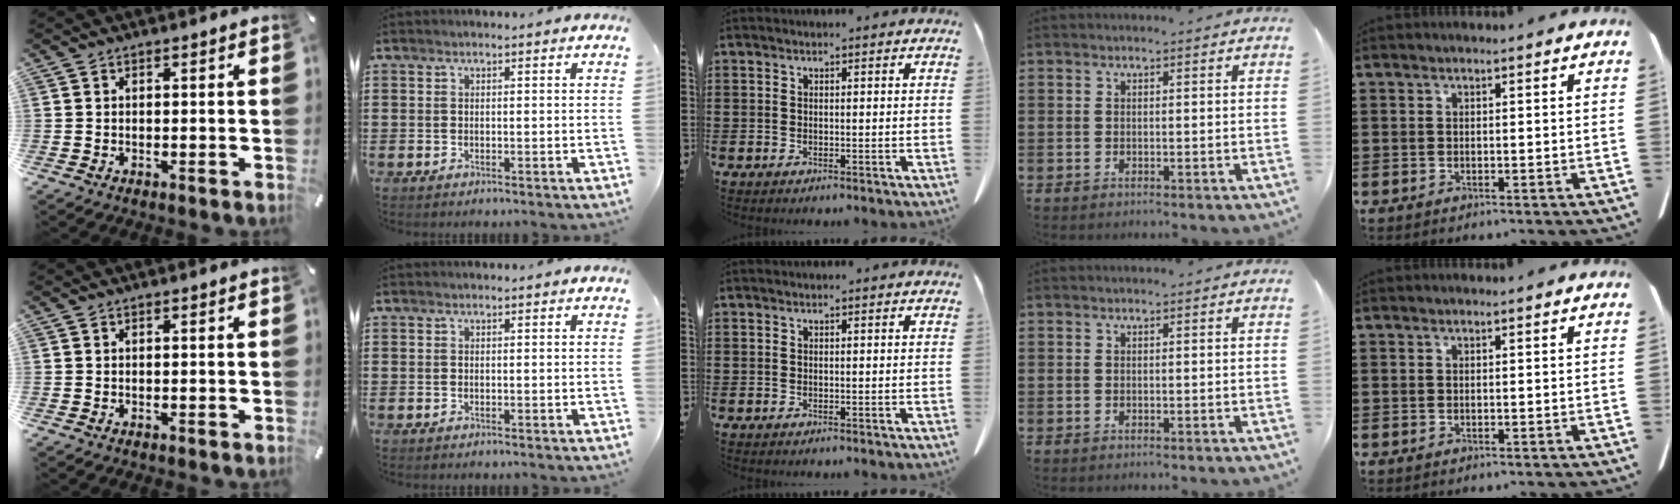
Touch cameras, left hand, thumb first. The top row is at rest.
{}